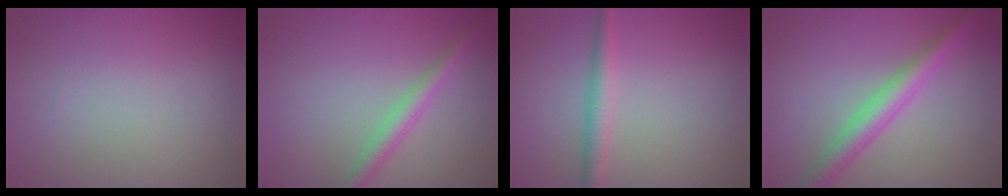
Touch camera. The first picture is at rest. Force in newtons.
{"total": 2.6, "press": 2.6, "slide": 0.0}
{"total": 2.4, "press": 2.4, "slide": 0.1}
{"total": 3.9, "press": 3.9, "slide": 0.1}